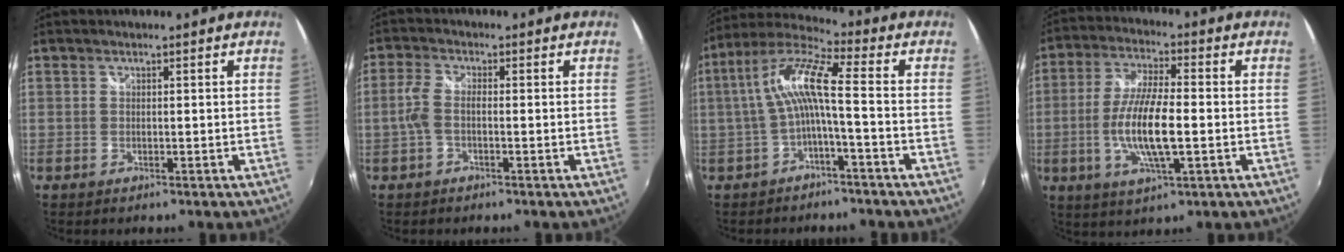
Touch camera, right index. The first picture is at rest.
{"total": 3.4, "force": [-0.9, 1.2, 3.0], "torque": [-0.068, 0.004, -0.020]}
{"total": 9.6, "force": [-1.3, 0.9, 9.5], "torque": [-0.200, 0.020, -0.024]}
{"total": 11.8, "force": [-2.2, 2.8, 11.3], "torque": [-0.227, -0.007, -0.044]}